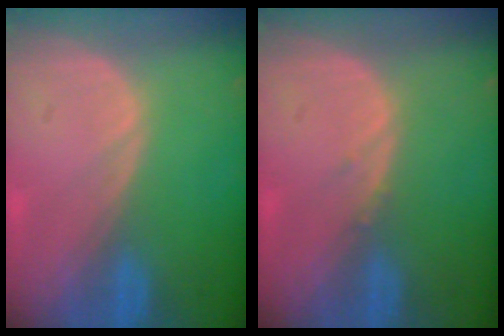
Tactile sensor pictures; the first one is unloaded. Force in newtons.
{"total": 0.6, "press": 0.6, "slide": 0.3}